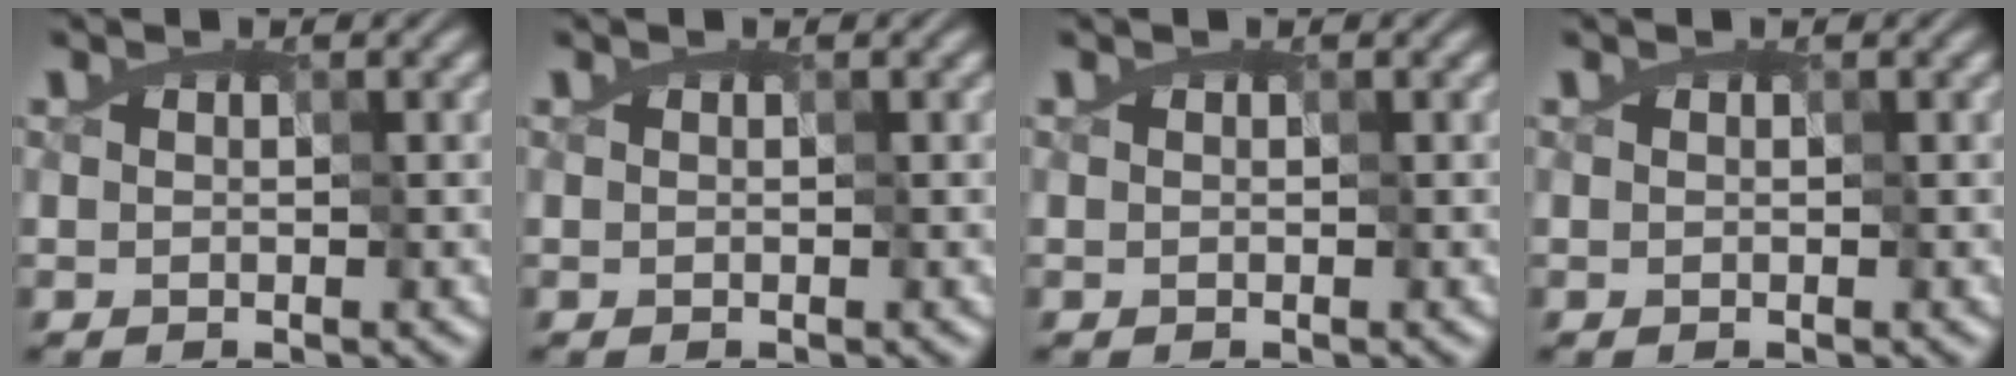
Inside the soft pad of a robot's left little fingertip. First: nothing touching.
{"total": 0.0}
{"total": 0.0}
{"total": 0.0}